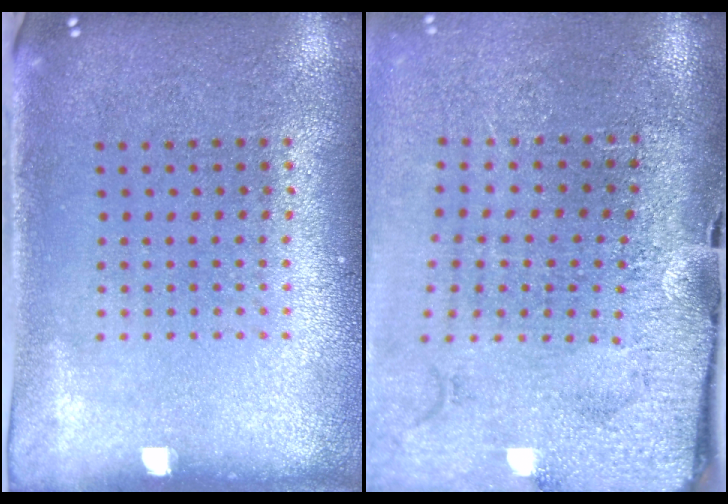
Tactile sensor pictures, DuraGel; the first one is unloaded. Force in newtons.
{"total": 4.5, "press": 3.5, "slide": 2.9}